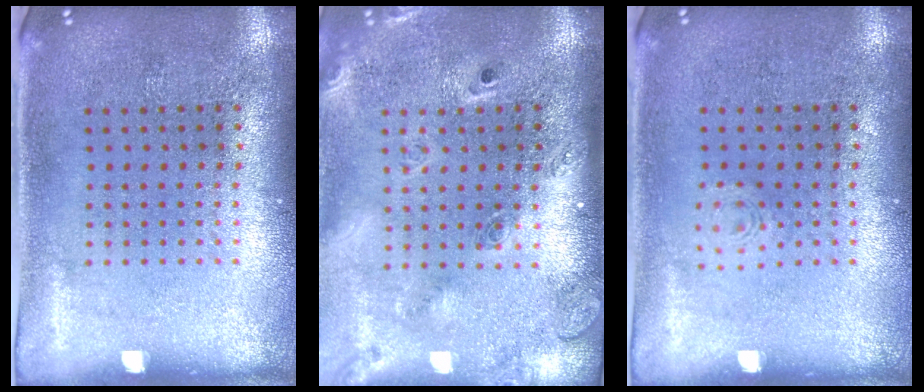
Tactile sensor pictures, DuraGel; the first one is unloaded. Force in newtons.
{"total": 2.5, "press": 1.8, "slide": 1.7}
{"total": 0.8, "press": 0.8, "slide": 0.2}